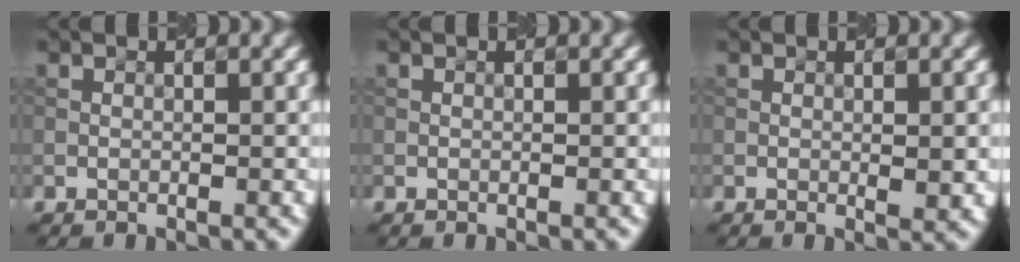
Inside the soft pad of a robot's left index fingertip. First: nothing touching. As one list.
[{"total": 0.0}, {"total": 1.8, "force": [-0.2, 0.6, 1.7], "torque": [-0.027, -0.002, -0.002]}]